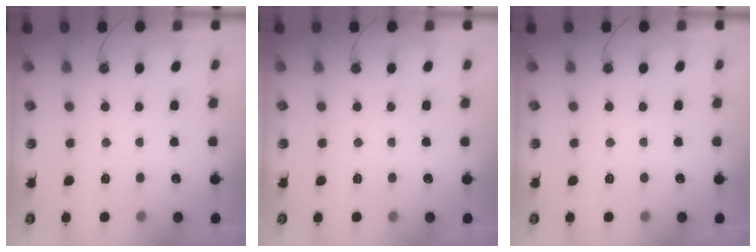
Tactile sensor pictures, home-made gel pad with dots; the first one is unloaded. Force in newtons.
{"total": 0.0}
{"total": 0.0}